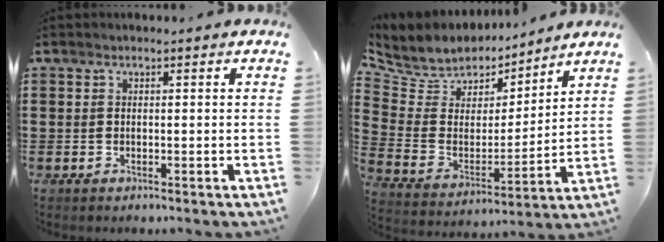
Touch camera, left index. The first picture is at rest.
{"total": 6.8, "force": [5.9, 3.4, 0.0], "torque": [-0.049, -0.048, 0.107]}